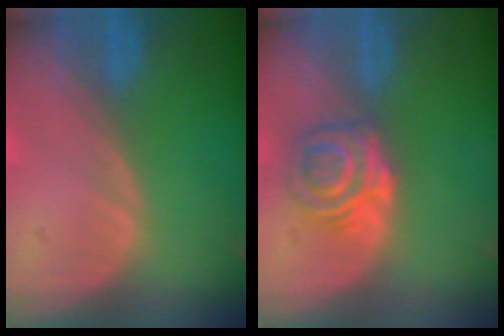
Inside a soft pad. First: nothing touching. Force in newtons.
{"total": 6.2, "press": 5.1, "slide": 3.6}